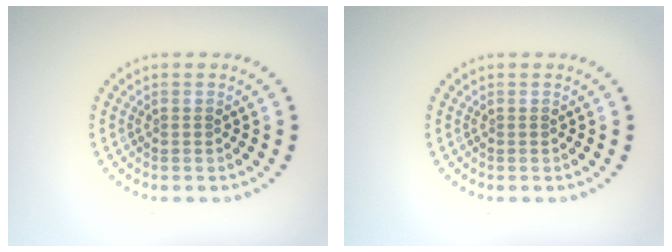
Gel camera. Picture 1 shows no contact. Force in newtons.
{"total": 0.0}